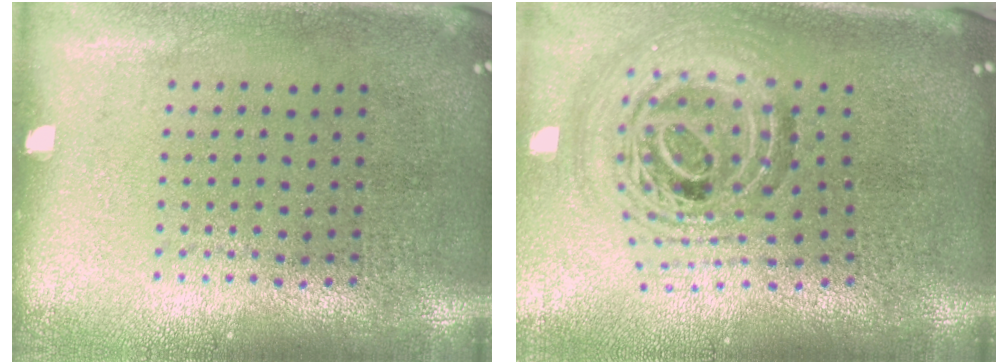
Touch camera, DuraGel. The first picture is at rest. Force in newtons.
{"total": 1.9, "press": 1.5, "slide": 1.2}